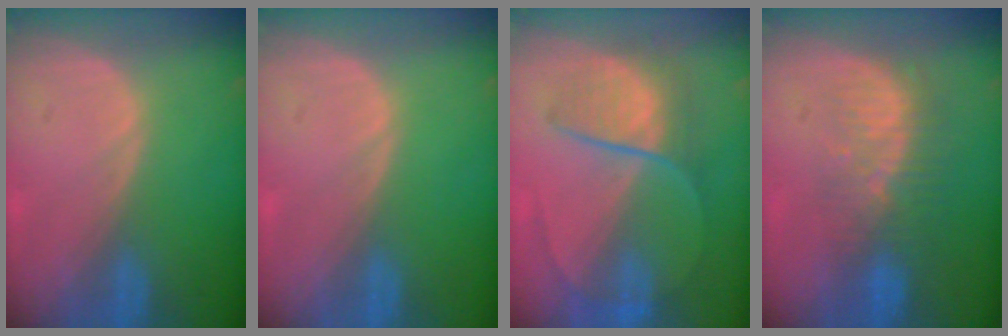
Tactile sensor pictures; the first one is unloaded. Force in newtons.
{"total": 0.0}
{"total": 7.3, "press": 6.8, "slide": 2.6}
{"total": 8.1, "press": 7.2, "slide": 3.8}